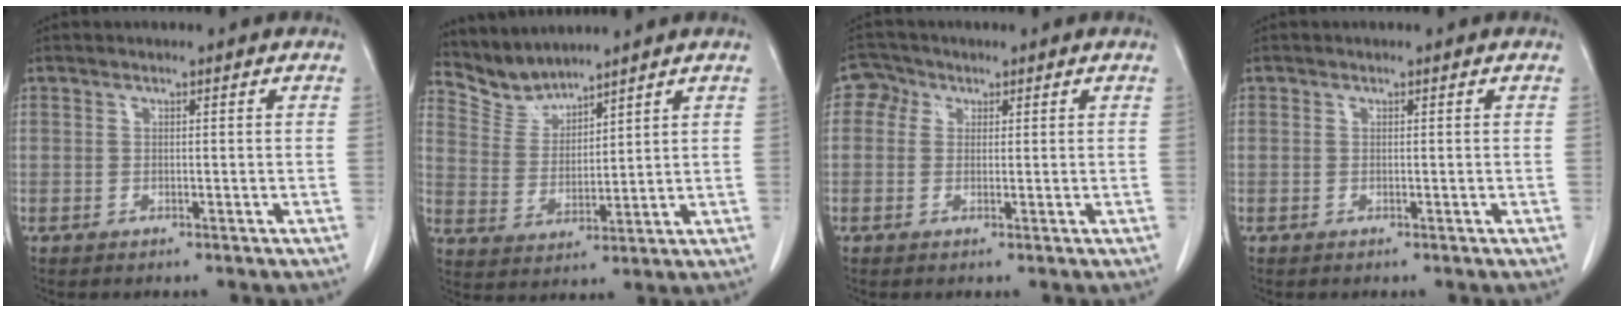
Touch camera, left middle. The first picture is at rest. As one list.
[{"total": 5.5, "force": [5.4, 0.5, -0.6], "torque": [0.004, 0.000, 0.123]}, {"total": 2.7, "force": [1.0, 2.4, 0.7], "torque": [-0.008, 0.007, 0.012]}, {"total": 0.0}]